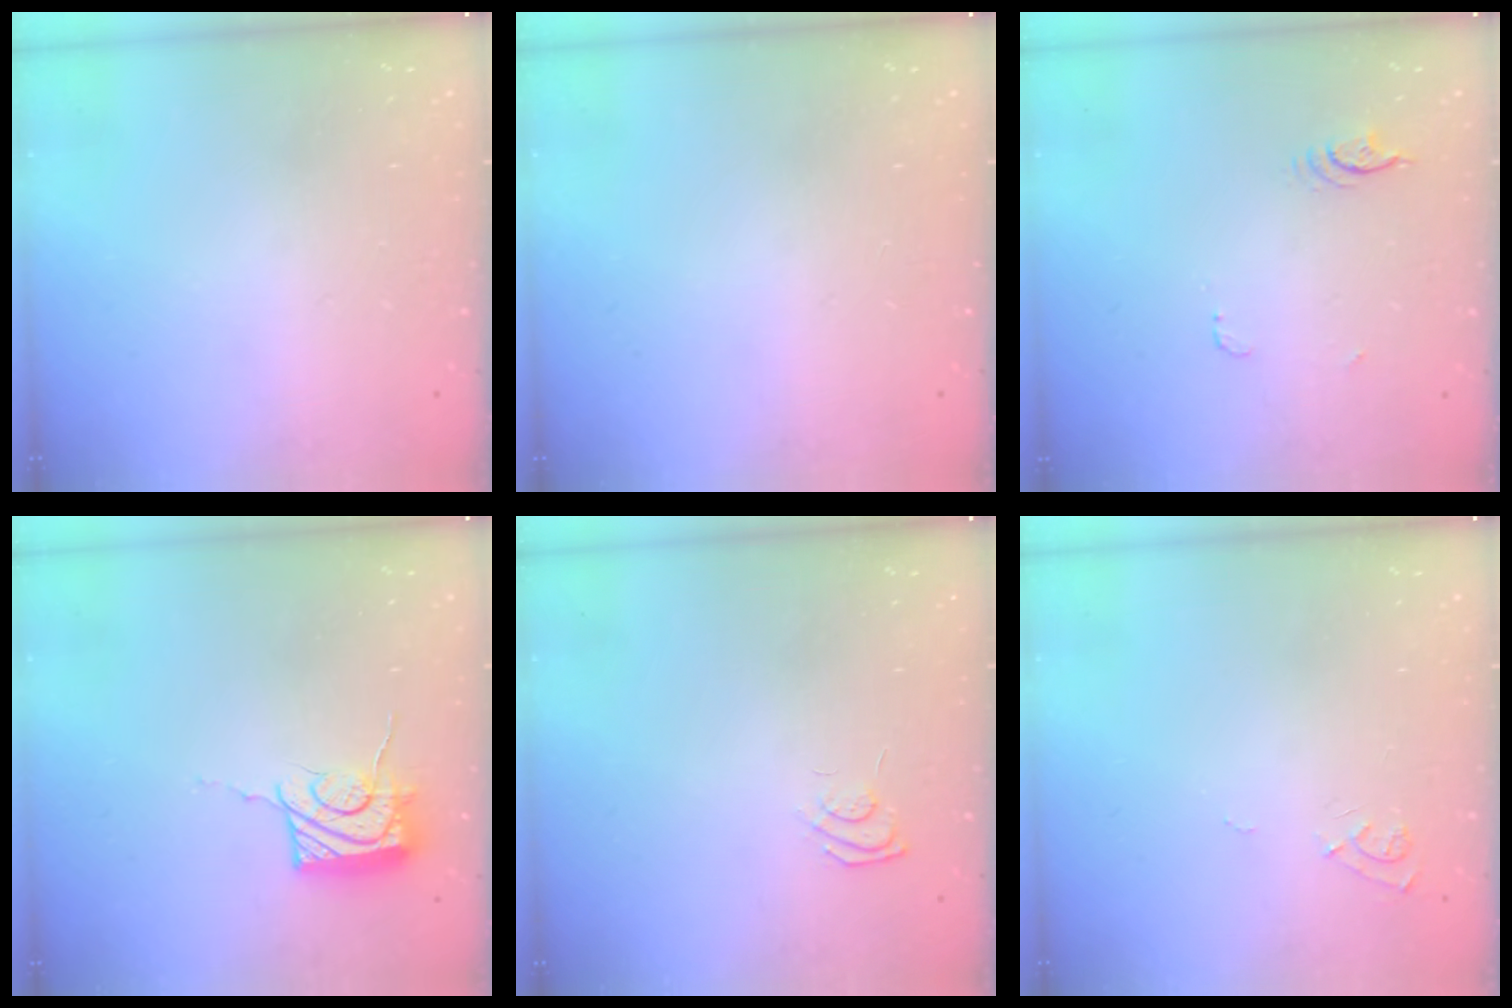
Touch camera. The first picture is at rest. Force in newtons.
{"total": 0.0}
{"total": 3.9, "press": 3.6, "slide": 1.7}
{"total": 12.2, "press": 12.0, "slide": 1.8}
{"total": 6.1, "press": 5.9, "slide": 1.4}
{"total": 6.8, "press": 6.8, "slide": 0.6}